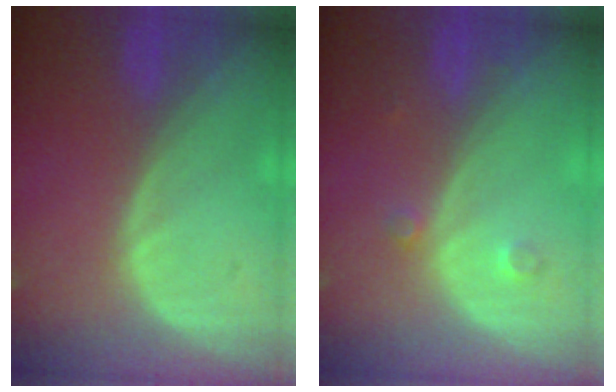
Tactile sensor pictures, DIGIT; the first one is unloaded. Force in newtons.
{"total": 1.9, "press": 1.6, "slide": 1.0}